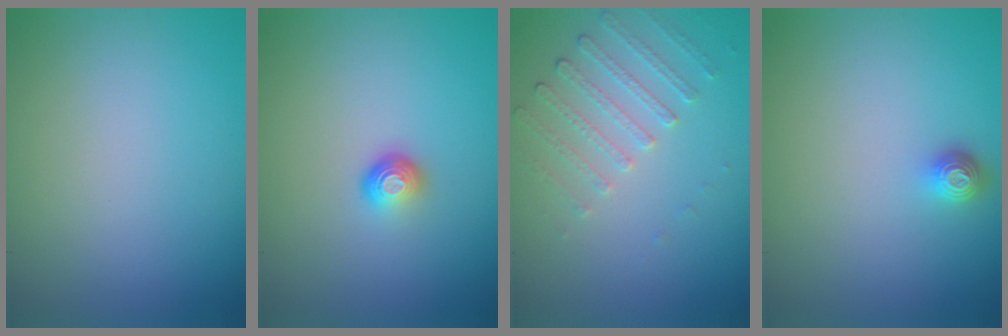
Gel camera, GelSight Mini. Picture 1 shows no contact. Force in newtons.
{"total": 1.6, "press": 1.1, "slide": 1.1}
{"total": 1.9, "press": 1.5, "slide": 1.2}
{"total": 1.3, "press": 1.1, "slide": 0.7}